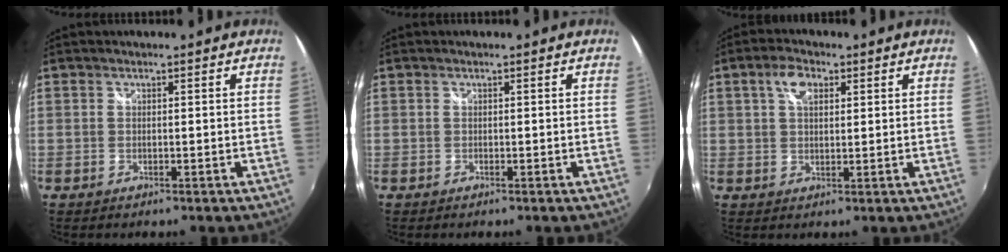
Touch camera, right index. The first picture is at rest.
{"total": 0.0}
{"total": 4.8, "force": [2.0, 2.7, 3.5], "torque": [-0.063, 0.012, 0.035]}